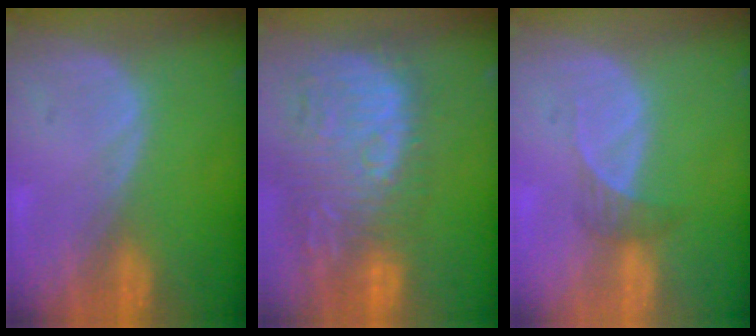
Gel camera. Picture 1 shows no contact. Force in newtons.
{"total": 13.5, "press": 12.1, "slide": 5.9}
{"total": 2.1, "press": 1.9, "slide": 0.9}